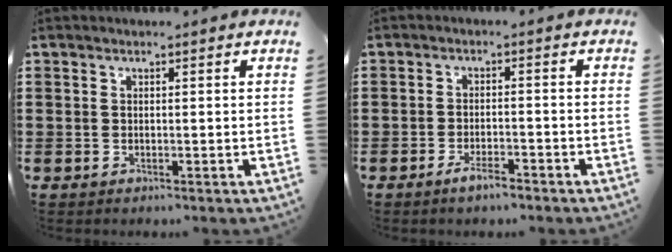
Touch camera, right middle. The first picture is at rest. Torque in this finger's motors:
{"motor_torque": [1.06, -0.36, 0.03, 0.05]}